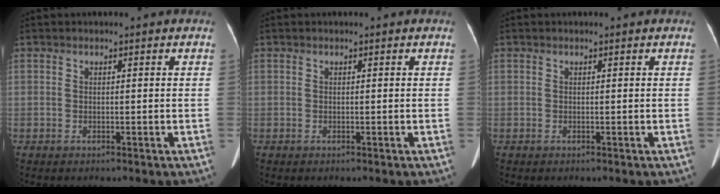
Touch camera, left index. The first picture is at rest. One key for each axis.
{"total": 0.0}
{"total": 0.0}